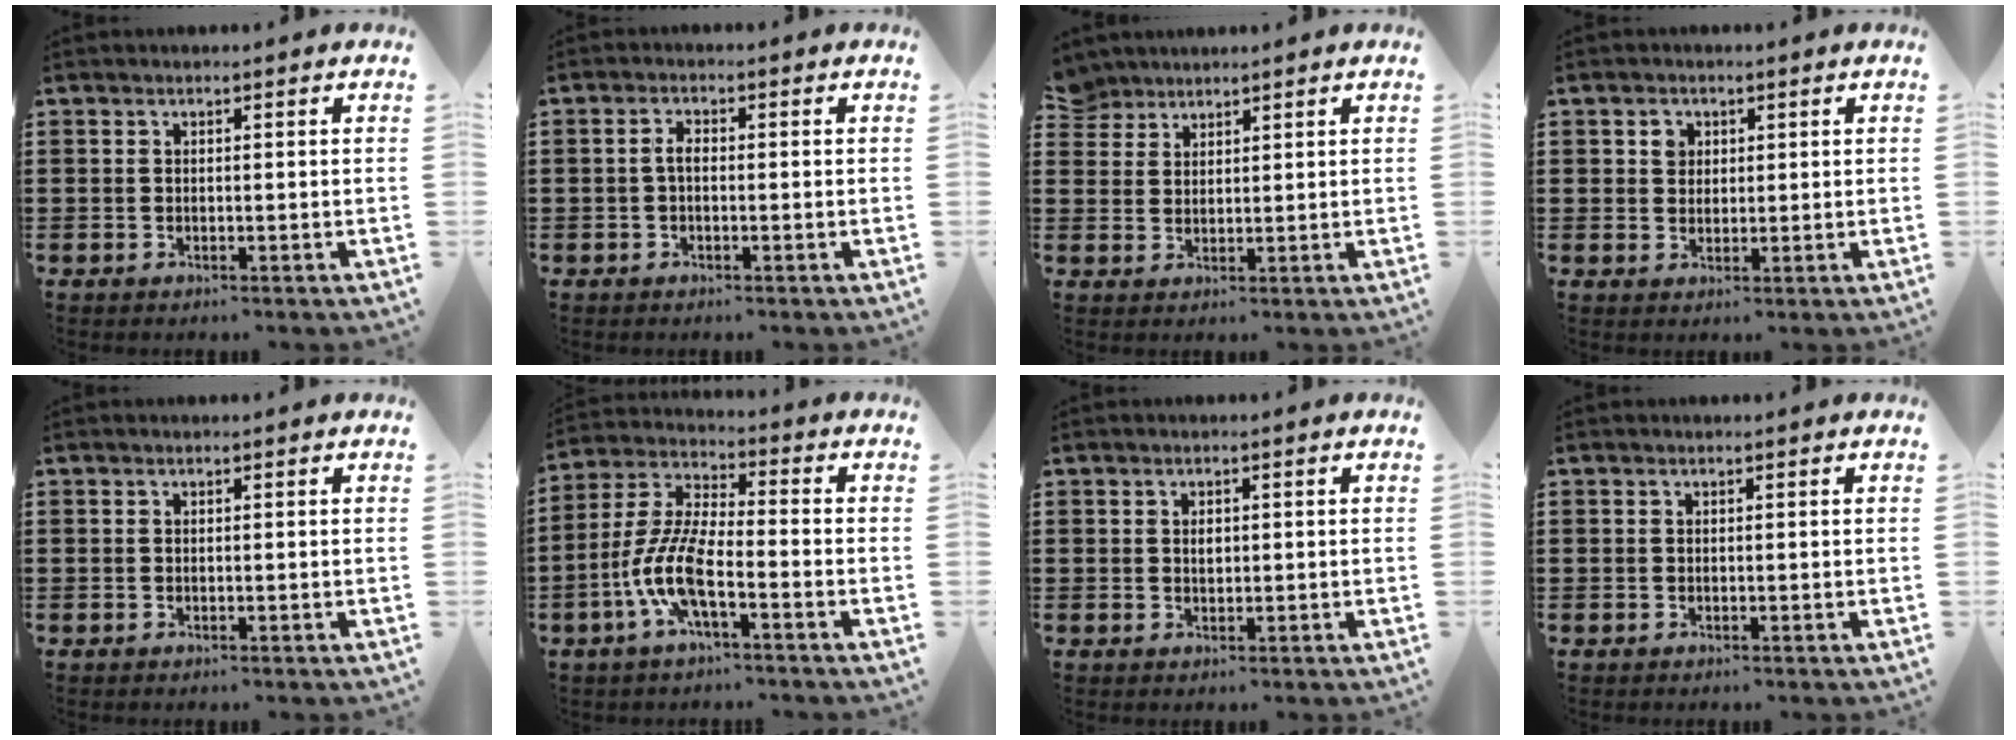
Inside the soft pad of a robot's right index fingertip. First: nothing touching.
{"total": 1.9, "force": [-0.3, 0.8, 1.7], "torque": [-0.041, -0.002, -0.009]}
{"total": 3.6, "force": [3.2, 1.6, -0.1], "torque": [-0.013, 0.006, 0.065]}
{"total": 2.3, "force": [1.0, 2.0, 0.7], "torque": [-0.022, 0.009, 0.017]}
{"total": 0.0}
{"total": 9.4, "force": [-4.0, 2.3, 8.2], "torque": [-0.207, -0.019, -0.082]}
{"total": 1.3, "force": [0.2, 0.8, 1.0], "torque": [-0.022, 0.005, 0.004]}
{"total": 0.0}